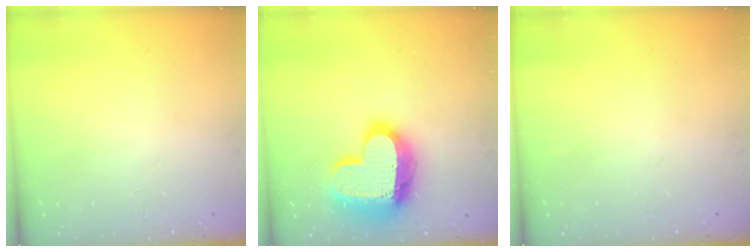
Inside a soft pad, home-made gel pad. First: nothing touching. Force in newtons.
{"total": 18.9, "press": 18.8, "slide": 1.5}
{"total": 0.0}